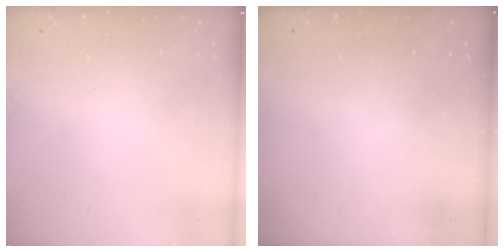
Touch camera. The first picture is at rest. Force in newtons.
{"total": 3.2, "press": 3.2, "slide": 0.1}